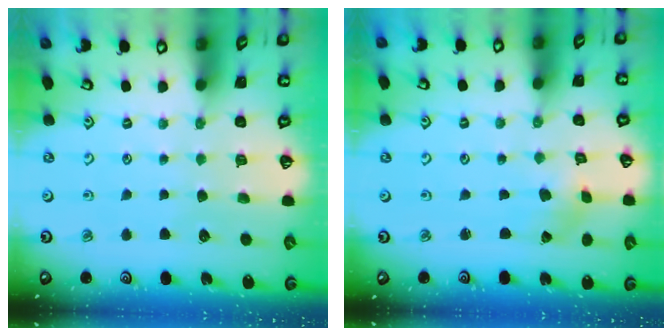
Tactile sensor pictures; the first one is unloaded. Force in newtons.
{"total": 0.7, "press": 0.7, "slide": 0.1}